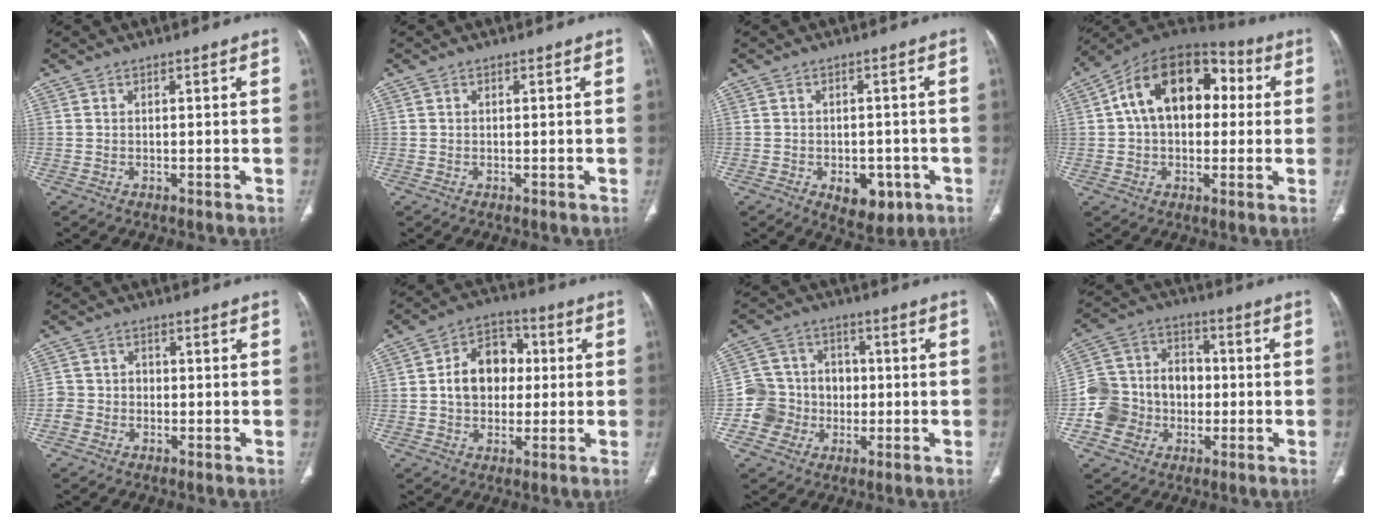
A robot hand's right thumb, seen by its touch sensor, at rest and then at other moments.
{"total": 0.0}
{"total": 7.4, "force": [-3.0, 4.6, 4.9], "torque": [-0.041, 0.008, -0.026]}
{"total": 18.9, "force": [3.1, 12.3, 14.0], "torque": [-0.189, 0.042, 0.040]}
{"total": 3.7, "force": [-1.4, 3.4, 0.8], "torque": [0.007, 0.020, -0.034]}
{"total": 11.5, "force": [0.6, 8.8, 7.4], "torque": [-0.085, 0.023, 0.005]}
{"total": 10.3, "force": [-2.0, 9.9, 2.4], "torque": [0.002, 0.031, -0.038]}
{"total": 14.1, "force": [-2.9, 12.3, 6.3], "torque": [-0.079, 0.046, -0.053]}